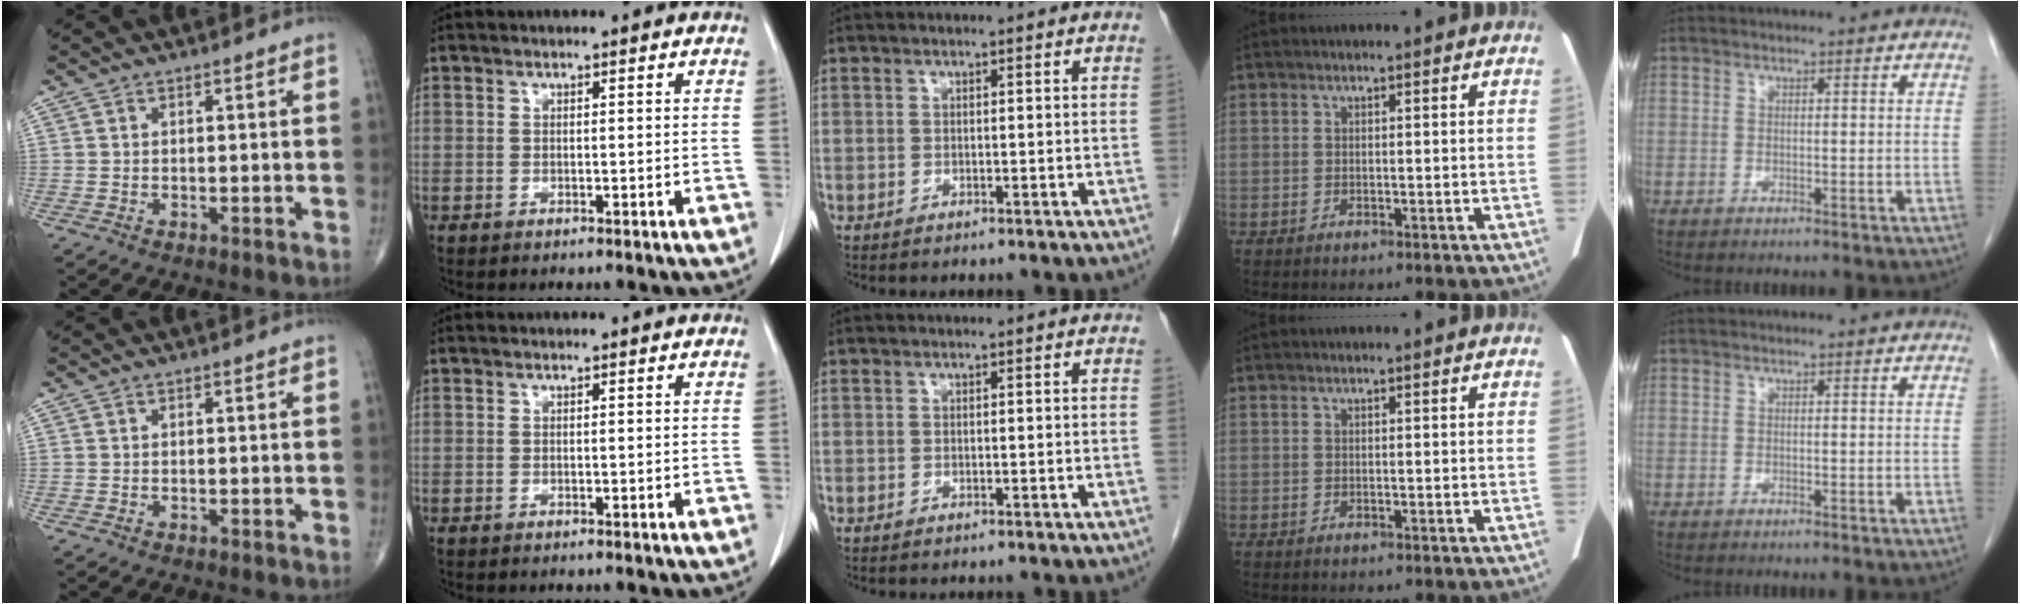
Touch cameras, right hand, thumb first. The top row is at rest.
{}